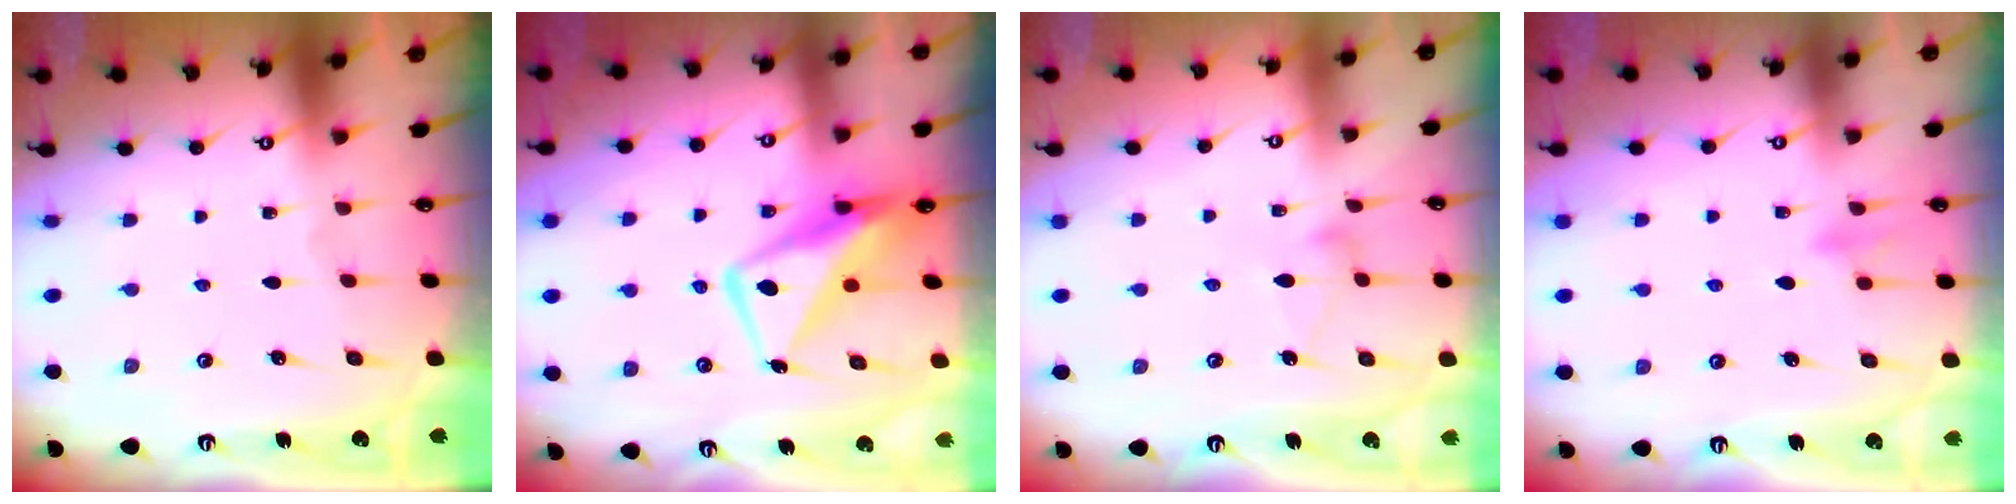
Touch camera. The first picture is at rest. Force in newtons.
{"total": 11.0, "press": 10.9, "slide": 1.0}
{"total": 6.6, "press": 6.6, "slide": 0.3}
{"total": 8.3, "press": 8.1, "slide": 1.6}